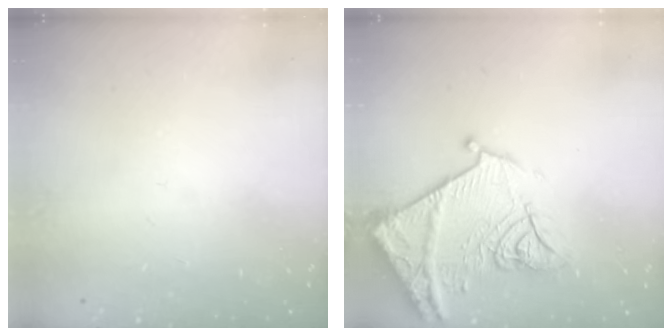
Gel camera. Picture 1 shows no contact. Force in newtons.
{"total": 15.3, "press": 15.3, "slide": 1.6}